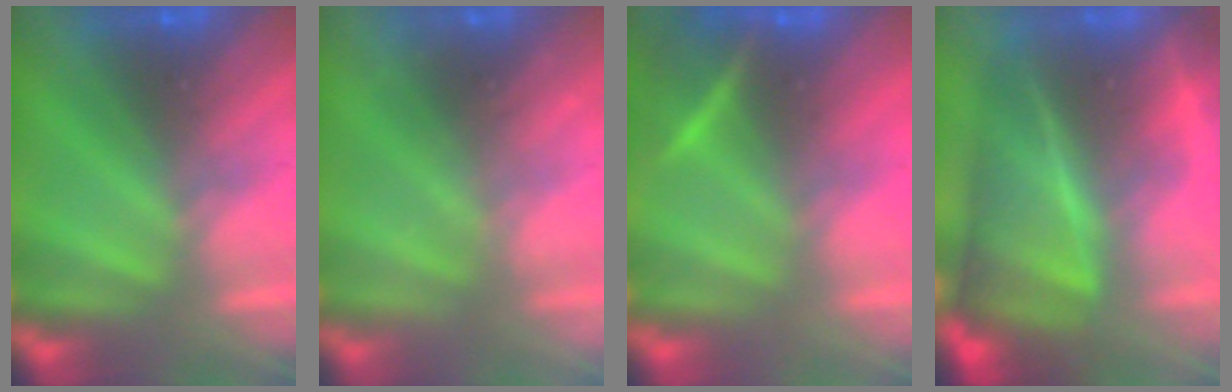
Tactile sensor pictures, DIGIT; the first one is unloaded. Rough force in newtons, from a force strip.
{"total": 2.1}
{"total": 2.8}
{"total": 7.6}